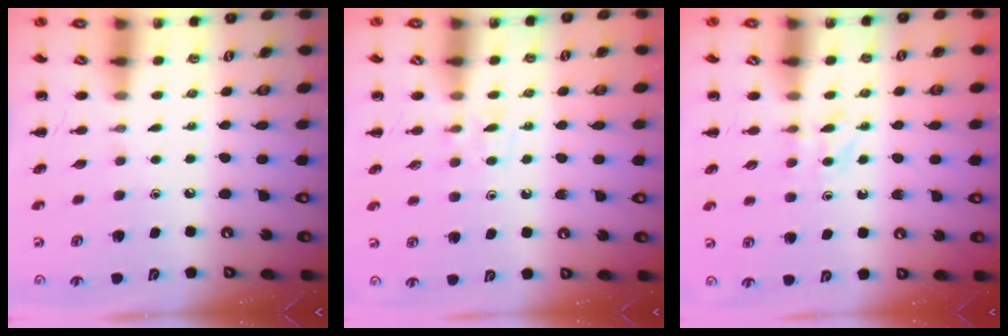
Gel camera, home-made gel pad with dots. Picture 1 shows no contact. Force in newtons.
{"total": 3.9, "press": 3.5, "slide": 1.7}
{"total": 3.8, "press": 3.6, "slide": 1.3}